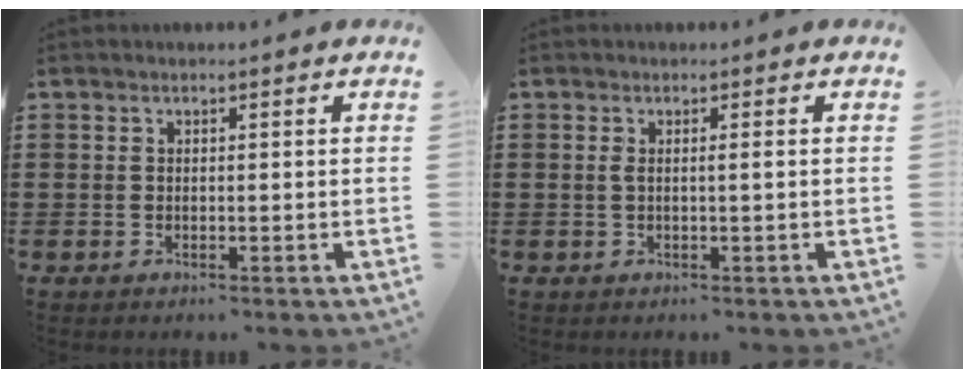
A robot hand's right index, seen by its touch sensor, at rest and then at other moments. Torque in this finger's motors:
{"motor_torque": [0.54, -0.32, 0.01, 0.06]}